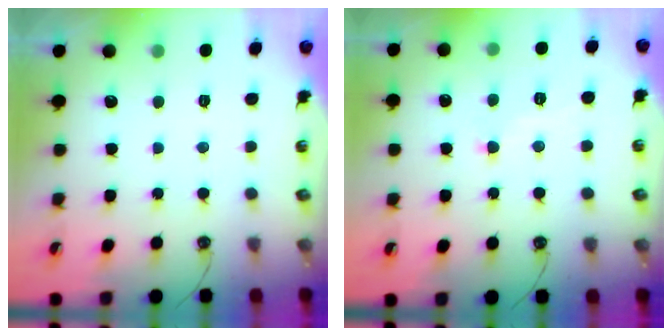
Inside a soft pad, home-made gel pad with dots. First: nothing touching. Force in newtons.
{"total": 1.3, "press": 1.1, "slide": 0.6}